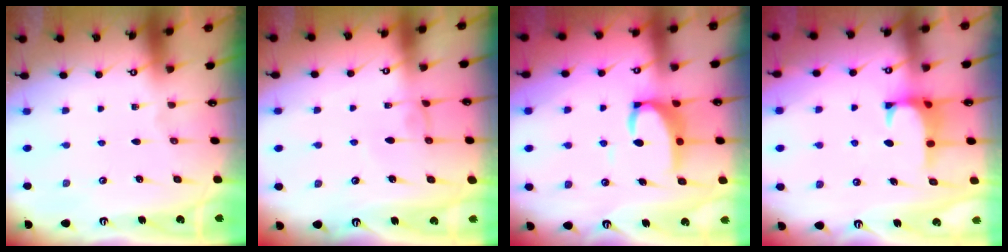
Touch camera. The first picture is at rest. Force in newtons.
{"total": 1.0, "press": 0.8, "slide": 0.5}
{"total": 6.9, "press": 6.9, "slide": 0.9}
{"total": 1.2, "press": 1.1, "slide": 0.6}